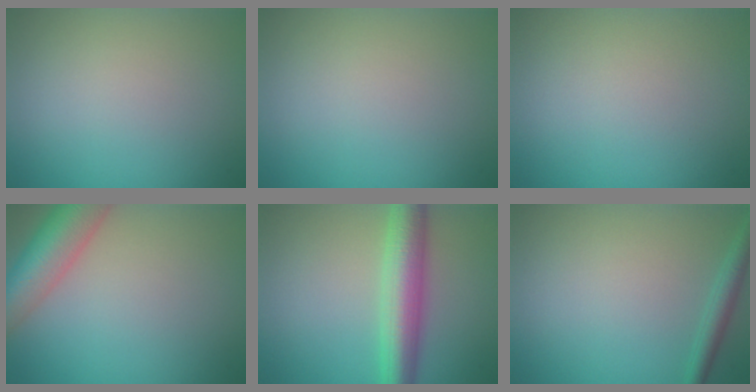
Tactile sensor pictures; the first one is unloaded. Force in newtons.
{"total": 0.0}
{"total": 0.0}
{"total": 7.1, "press": 7.1, "slide": 0.4}
{"total": 6.3, "press": 6.3, "slide": 0.1}
{"total": 2.1, "press": 2.1, "slide": 0.1}